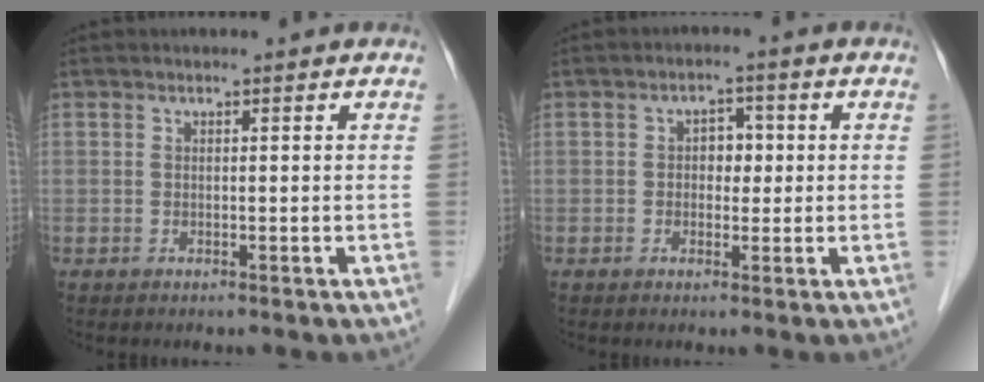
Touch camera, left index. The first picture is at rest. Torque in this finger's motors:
{"motor_torque": [-0.04, -0.16, 0.14, 0.03]}